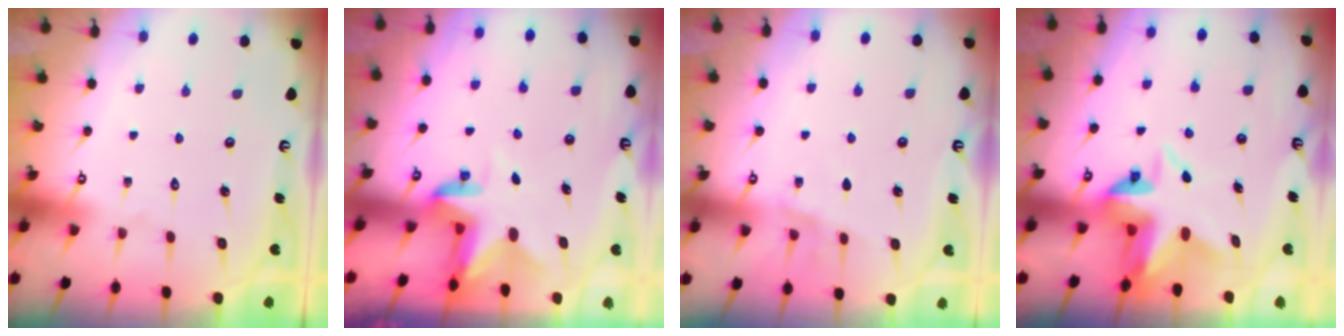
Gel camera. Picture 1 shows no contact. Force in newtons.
{"total": 3.0, "press": 2.9, "slide": 0.5}
{"total": 5.4, "press": 5.3, "slide": 1.4}
{"total": 6.4, "press": 6.4, "slide": 0.6}